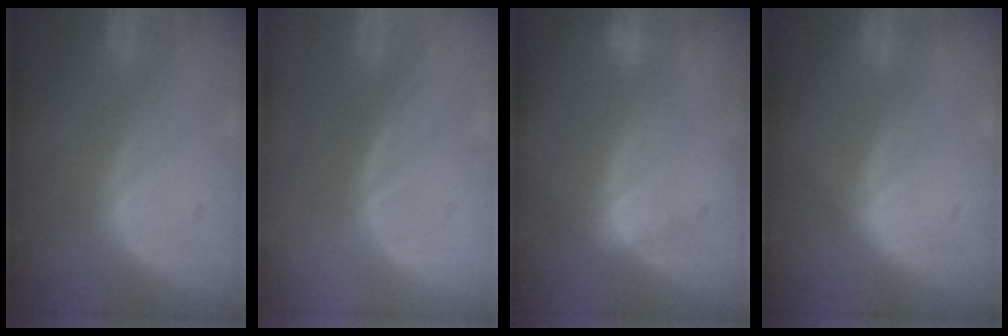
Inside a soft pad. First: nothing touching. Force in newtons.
{"total": 0.0}
{"total": 7.4, "press": 6.3, "slide": 3.8}
{"total": 0.9, "press": 0.9, "slide": 0.1}